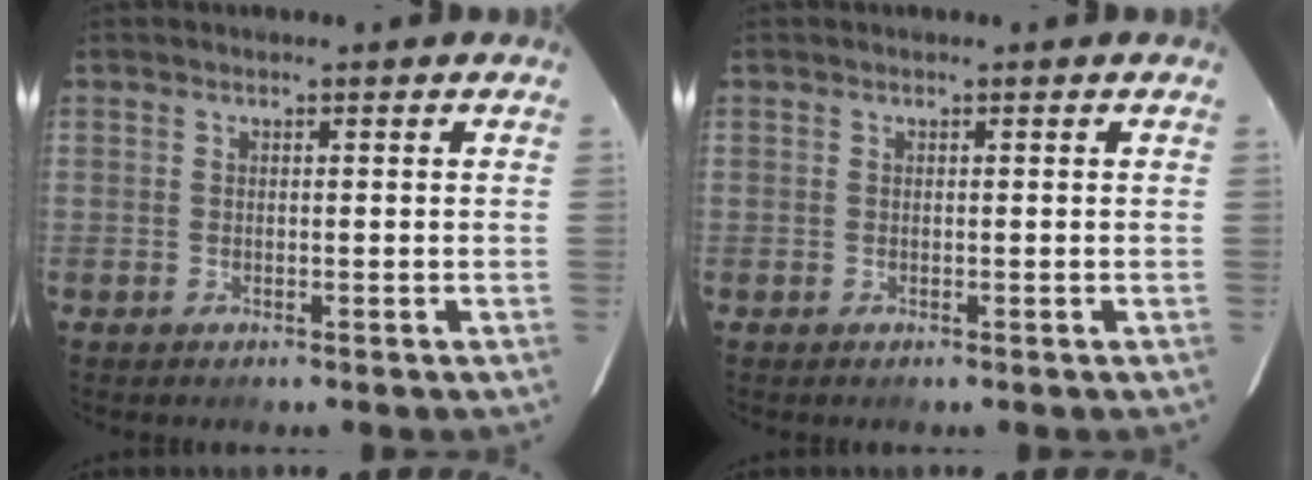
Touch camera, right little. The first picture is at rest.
{"total": 0.0}